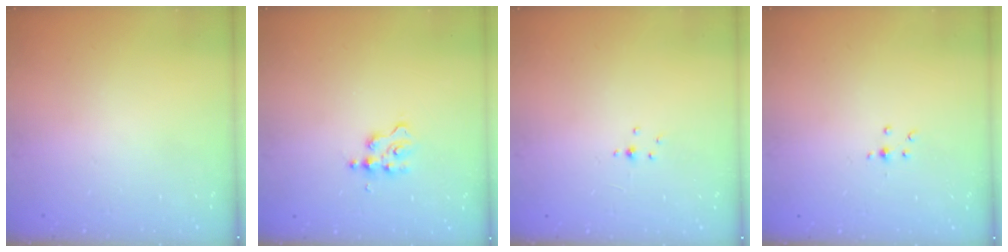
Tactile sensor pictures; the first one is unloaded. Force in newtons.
{"total": 2.9, "press": 2.9, "slide": 0.4}
{"total": 1.8, "press": 1.8, "slide": 0.2}
{"total": 3.0, "press": 2.8, "slide": 0.9}